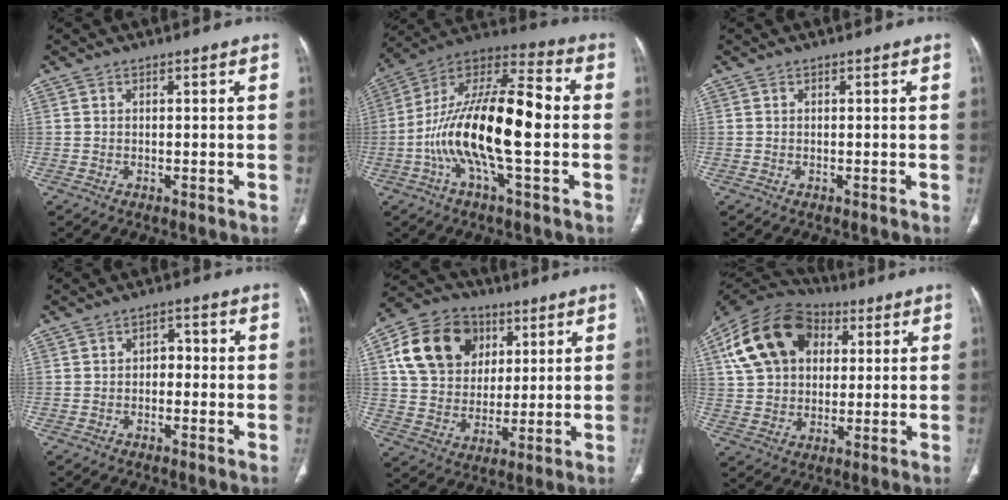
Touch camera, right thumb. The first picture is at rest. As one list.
[{"total": 21.1, "force": [-2.9, 6.8, 19.7], "torque": [-0.362, 0.037, -0.058]}, {"total": 0.0}, {"total": 3.0, "force": [-0.5, 2.2, 2.0], "torque": [-0.012, 0.018, -0.017]}, {"total": 17.3, "force": [6.1, 13.5, 8.9], "torque": [-0.145, 0.002, 0.110]}, {"total": 19.1, "force": [5.9, 13.7, 11.9], "torque": [-0.215, 0.016, 0.100]}]